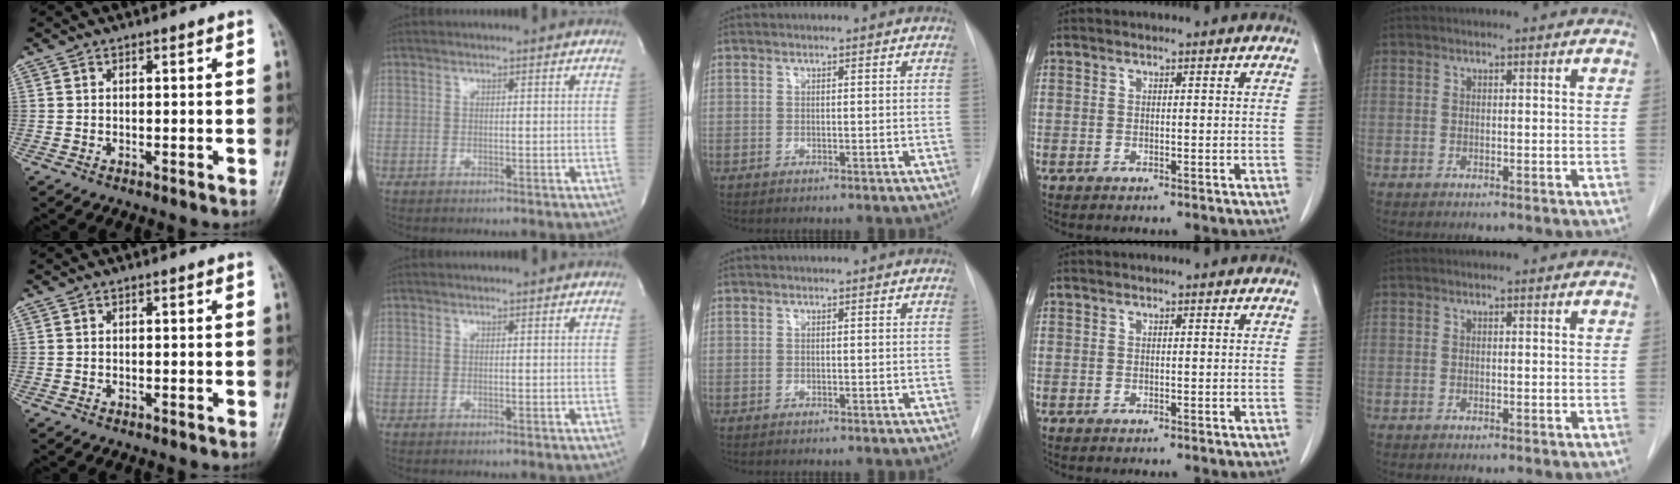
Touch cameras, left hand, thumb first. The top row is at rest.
{}